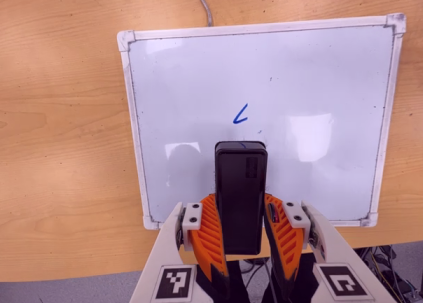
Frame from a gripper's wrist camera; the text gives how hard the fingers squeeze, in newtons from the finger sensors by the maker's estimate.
{"total": 8.0, "left": 5.8, "right": 10.2}